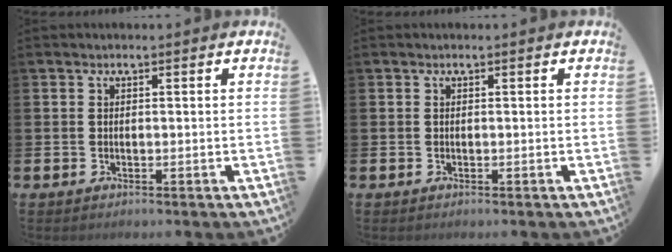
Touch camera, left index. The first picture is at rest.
{"total": 0.0}